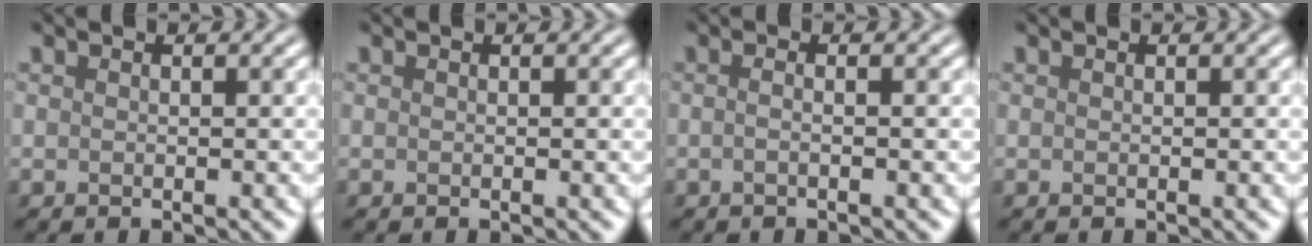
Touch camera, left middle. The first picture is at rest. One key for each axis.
{"total": 0.0}
{"total": 2.1, "fx": 0.2, "fy": 1.1, "fz": 1.8, "tx": -0.004, "ty": 0.001, "tz": -0.025}
{"total": 0.0}